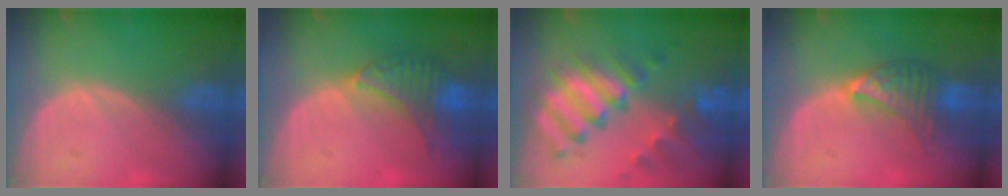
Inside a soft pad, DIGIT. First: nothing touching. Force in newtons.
{"total": 7.4, "press": 7.1, "slide": 2.1}
{"total": 11.3, "press": 9.7, "slide": 5.7}
{"total": 6.8, "press": 6.4, "slide": 2.3}